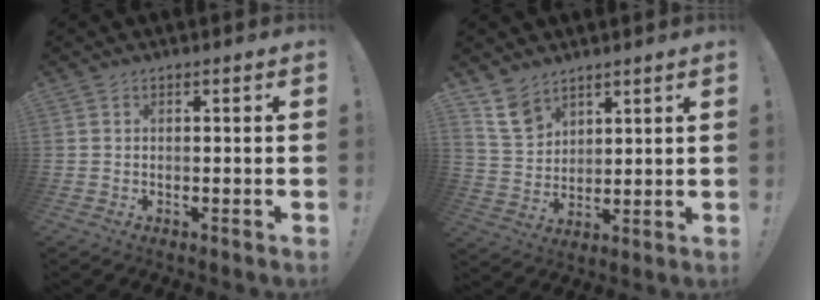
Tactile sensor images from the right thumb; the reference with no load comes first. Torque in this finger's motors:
{"motor_torque": [-0.16, 0.30, -0.36, 0.18, -0.11]}